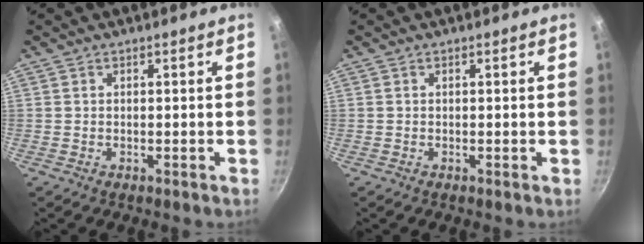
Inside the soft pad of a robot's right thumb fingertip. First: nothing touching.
{"total": 0.0}